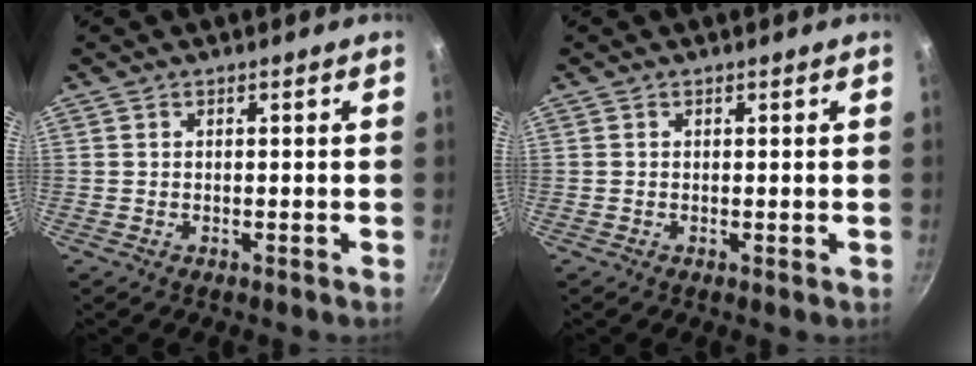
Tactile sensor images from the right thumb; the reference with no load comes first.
{"total": 0.0}